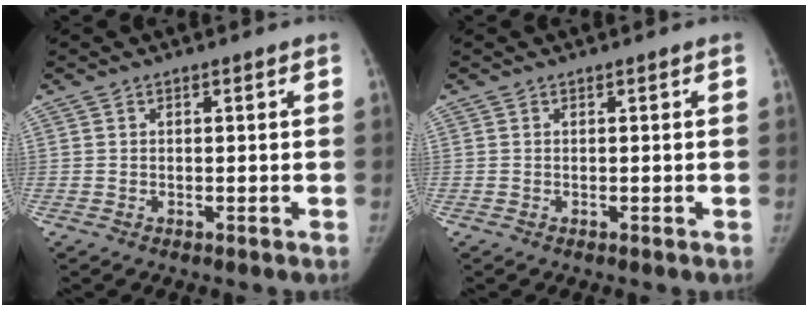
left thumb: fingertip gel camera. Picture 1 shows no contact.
{"total": 0.0}